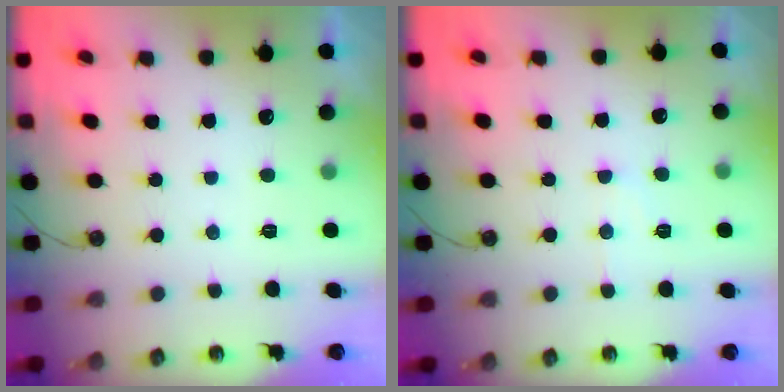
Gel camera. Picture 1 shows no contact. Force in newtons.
{"total": 6.2, "press": 6.1, "slide": 1.0}